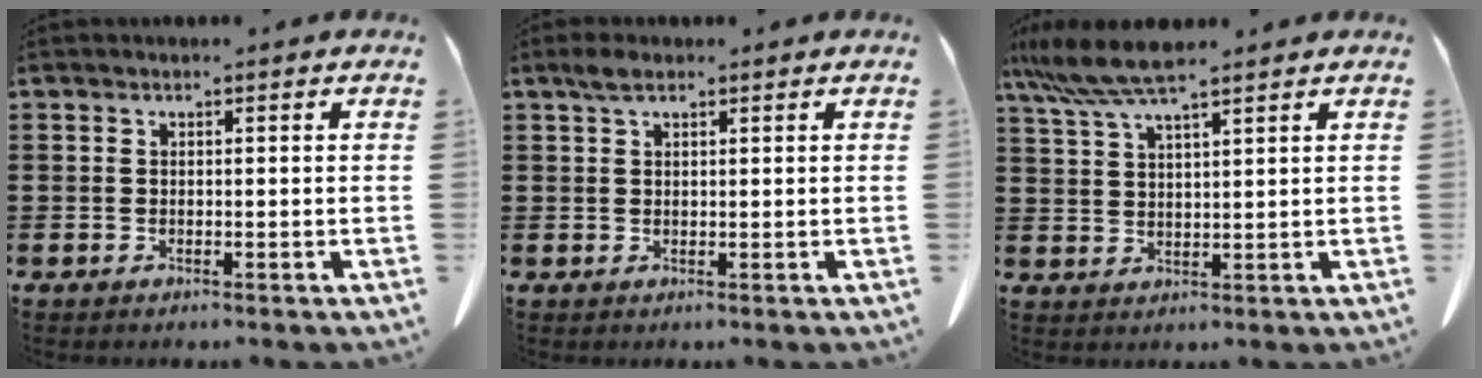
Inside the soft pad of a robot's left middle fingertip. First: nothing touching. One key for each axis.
{"total": 2.1, "fx": 1.3, "fy": 0.9, "fz": 1.3, "tx": -0.031, "ty": 0.005, "tz": 0.025}
{"total": 7.0, "fx": 5.6, "fy": 0.6, "fz": 4.3, "tx": -0.098, "ty": -0.015, "tz": 0.102}